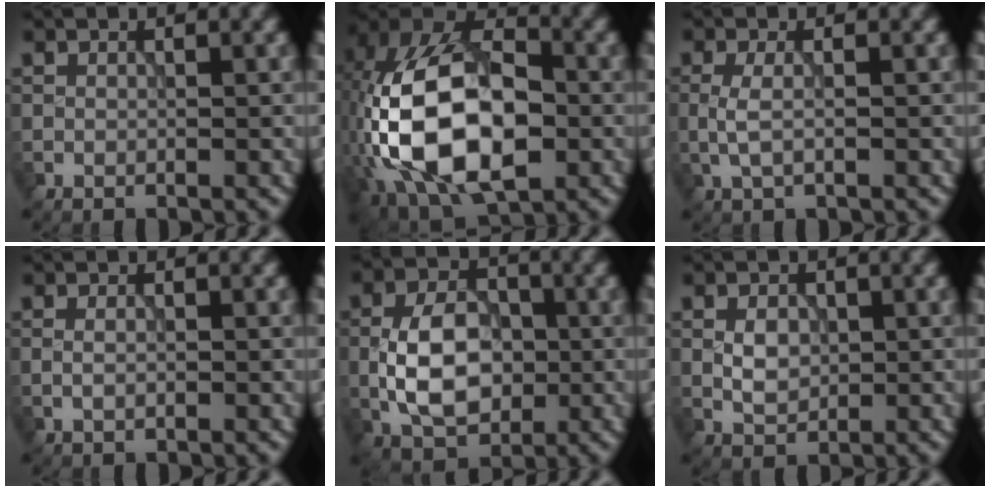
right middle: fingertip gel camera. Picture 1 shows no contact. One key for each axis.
{"total": 16.3, "fx": -2.6, "fy": 10.1, "fz": 12.6, "tx": -0.234, "ty": 0.009, "tz": -0.065}
{"total": 1.8, "fx": -0.3, "fy": 0.6, "fz": 1.7, "tx": -0.039, "ty": -0.001, "tz": -0.008}
{"total": 1.0, "fx": -0.1, "fy": 0.5, "fz": 0.8, "tx": -0.017, "ty": -0.004, "tz": -0.003}
{"total": 7.0, "fx": -1.2, "fy": 4.4, "fz": 5.2, "tx": -0.098, "ty": 0.004, "tz": -0.025}
{"total": 2.4, "fx": 0.0, "fy": 1.7, "fz": 1.7, "tx": -0.029, "ty": 0.001, "tz": 0.000}